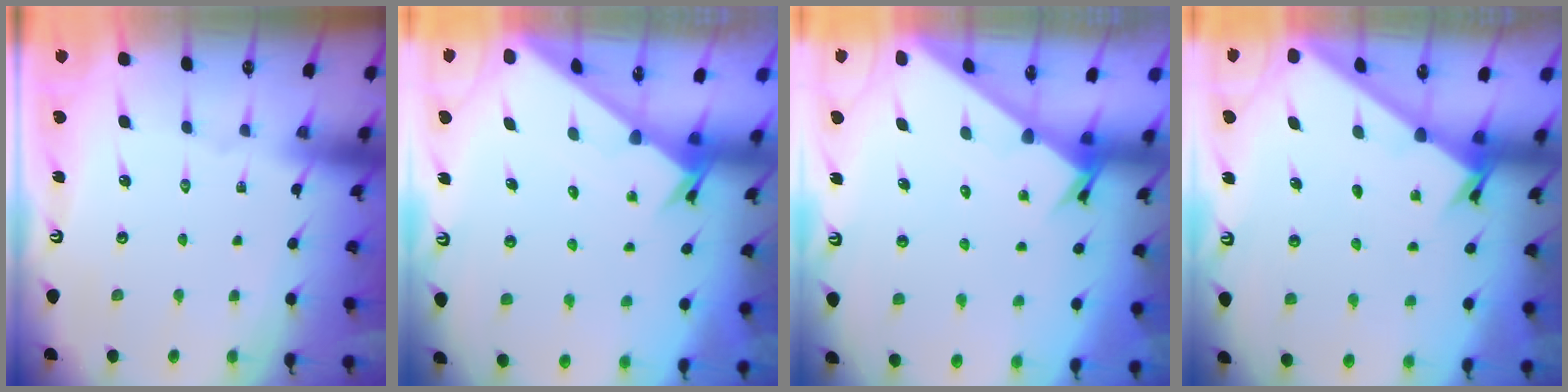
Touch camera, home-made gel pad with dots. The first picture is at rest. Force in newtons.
{"total": 2.4, "press": 2.4, "slide": 0.2}
{"total": 2.9, "press": 2.9, "slide": 0.1}
{"total": 2.0, "press": 2.0, "slide": 0.1}